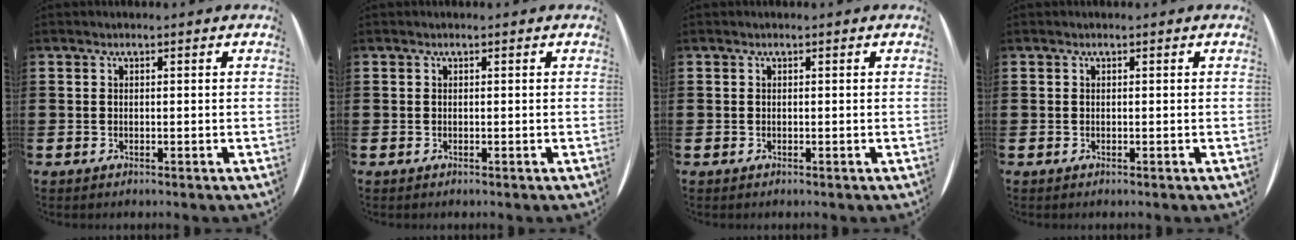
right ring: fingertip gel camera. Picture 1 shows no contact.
{"total": 0.0}
{"total": 0.0}
{"total": 0.0}